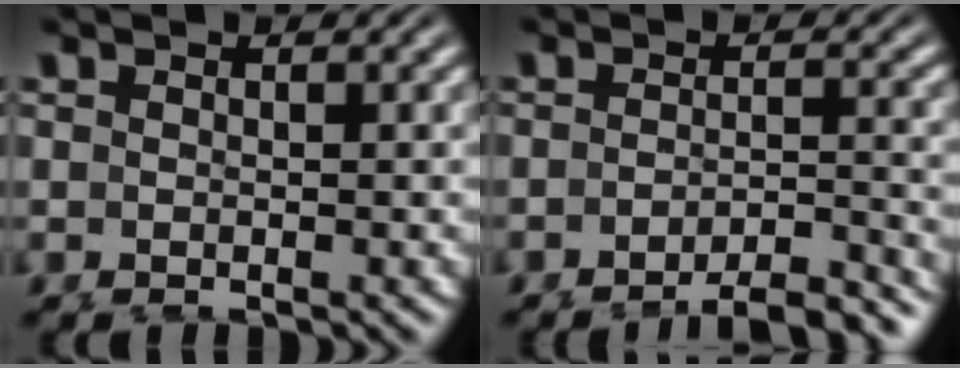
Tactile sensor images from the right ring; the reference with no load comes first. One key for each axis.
{"total": 5.3, "fx": -4.9, "fy": 0.3, "fz": 2.0, "tx": -0.016, "ty": -0.012, "tz": -0.076}